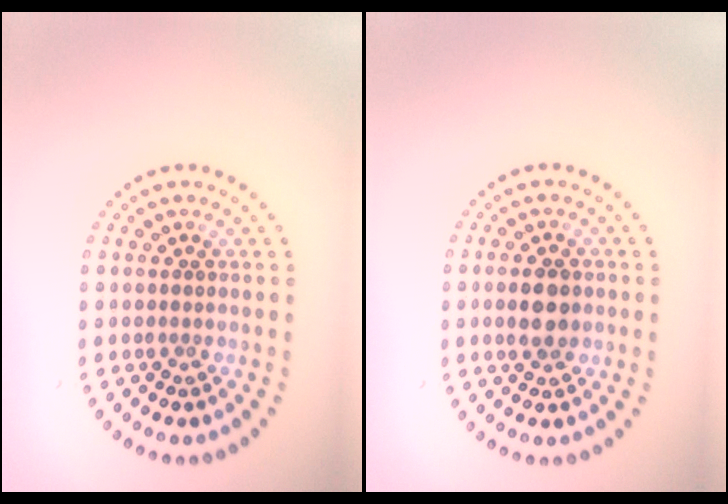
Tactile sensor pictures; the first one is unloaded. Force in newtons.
{"total": 2.9, "press": 2.9, "slide": 0.1}